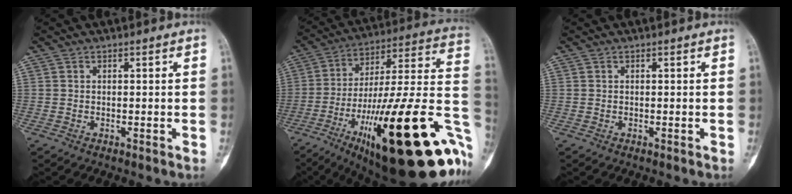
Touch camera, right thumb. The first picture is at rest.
{"total": 38.7, "force": [-14.2, 10.0, 34.6], "torque": [-0.437, 0.052, -0.215]}
{"total": 0.0}